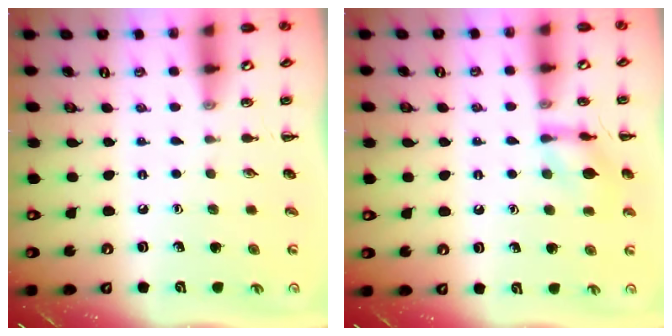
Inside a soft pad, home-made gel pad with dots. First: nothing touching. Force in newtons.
{"total": 10.2, "press": 10.2, "slide": 0.7}